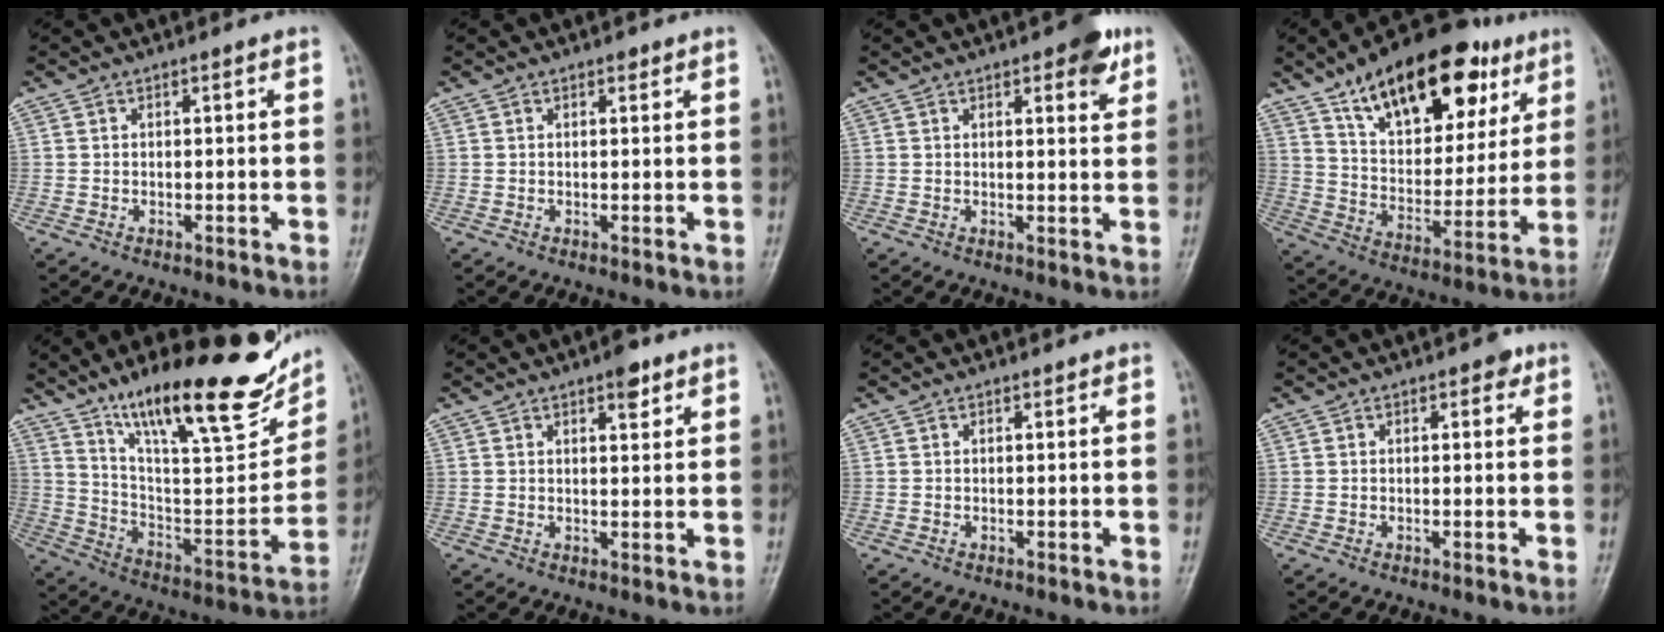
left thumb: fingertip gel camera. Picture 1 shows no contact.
{"total": 0.8, "force": [0.6, 0.4, 0.4], "torque": [-0.001, -0.003, 0.006]}
{"total": 5.7, "force": [3.2, 2.1, 4.2], "torque": [-0.038, -0.012, 0.034]}
{"total": 25.3, "force": [14.1, 12.5, 16.9], "torque": [-0.221, -0.029, 0.232]}
{"total": 26.9, "force": [18.0, 7.3, 18.7], "torque": [-0.251, -0.074, 0.296]}
{"total": 3.5, "force": [2.2, 1.4, 2.4], "torque": [-0.022, -0.010, 0.029]}
{"total": 0.0}
{"total": 1.1, "force": [0.6, 0.7, 0.6], "torque": [0.003, -0.001, 0.003]}